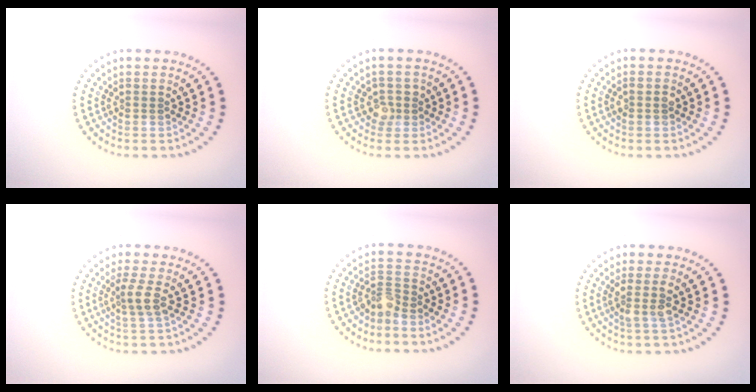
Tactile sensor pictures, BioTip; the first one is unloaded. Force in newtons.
{"total": 1.5, "press": 1.3, "slide": 0.8}
{"total": 1.1, "press": 1.1, "slide": 0.4}
{"total": 2.1, "press": 1.6, "slide": 1.4}
{"total": 2.1, "press": 1.5, "slide": 1.4}
{"total": 2.1, "press": 1.7, "slide": 1.3}